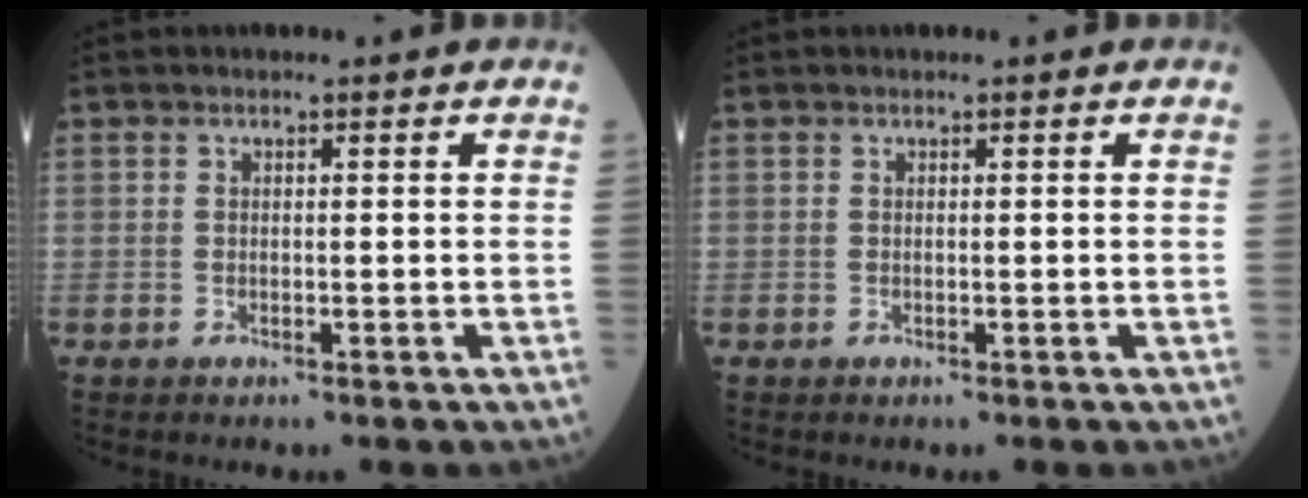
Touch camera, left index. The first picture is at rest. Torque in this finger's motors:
{"motor_torque": [-0.31, -0.22, 0.04, 0.02]}